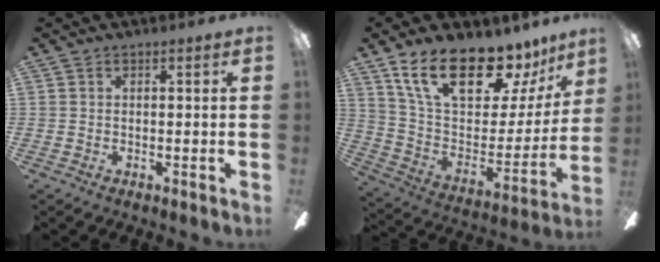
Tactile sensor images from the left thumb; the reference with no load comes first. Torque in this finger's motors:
{"motor_torque": [1.04, 0.38, 1.62, -1.15, 0.38]}